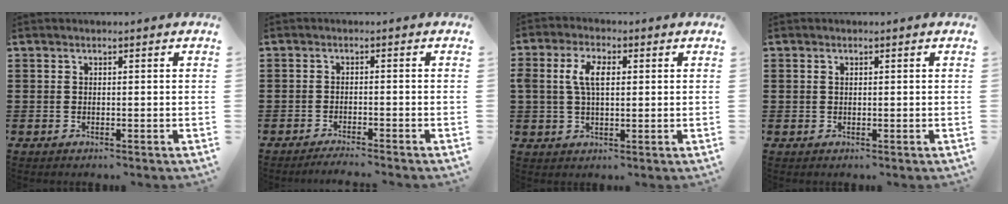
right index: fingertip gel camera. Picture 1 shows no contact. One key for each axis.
{"total": 2.0, "fx": -2.0, "fy": -0.4, "fz": 0.3, "tx": -0.006, "ty": -0.001, "tz": -0.038}
{"total": 5.4, "fx": 0.9, "fy": 2.9, "fz": 4.5, "tx": -0.110, "ty": 0.008, "tz": 0.007}
{"total": 0.6, "fx": 0.2, "fy": 0.5, "fz": 0.3, "tx": -0.009, "ty": 0.002, "tz": 0.005}